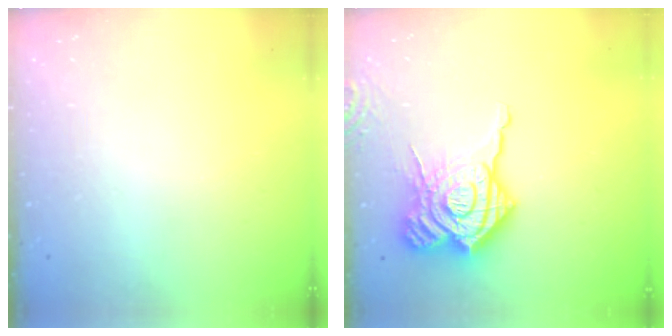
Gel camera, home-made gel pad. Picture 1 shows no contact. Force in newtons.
{"total": 22.1, "press": 22.0, "slide": 2.5}